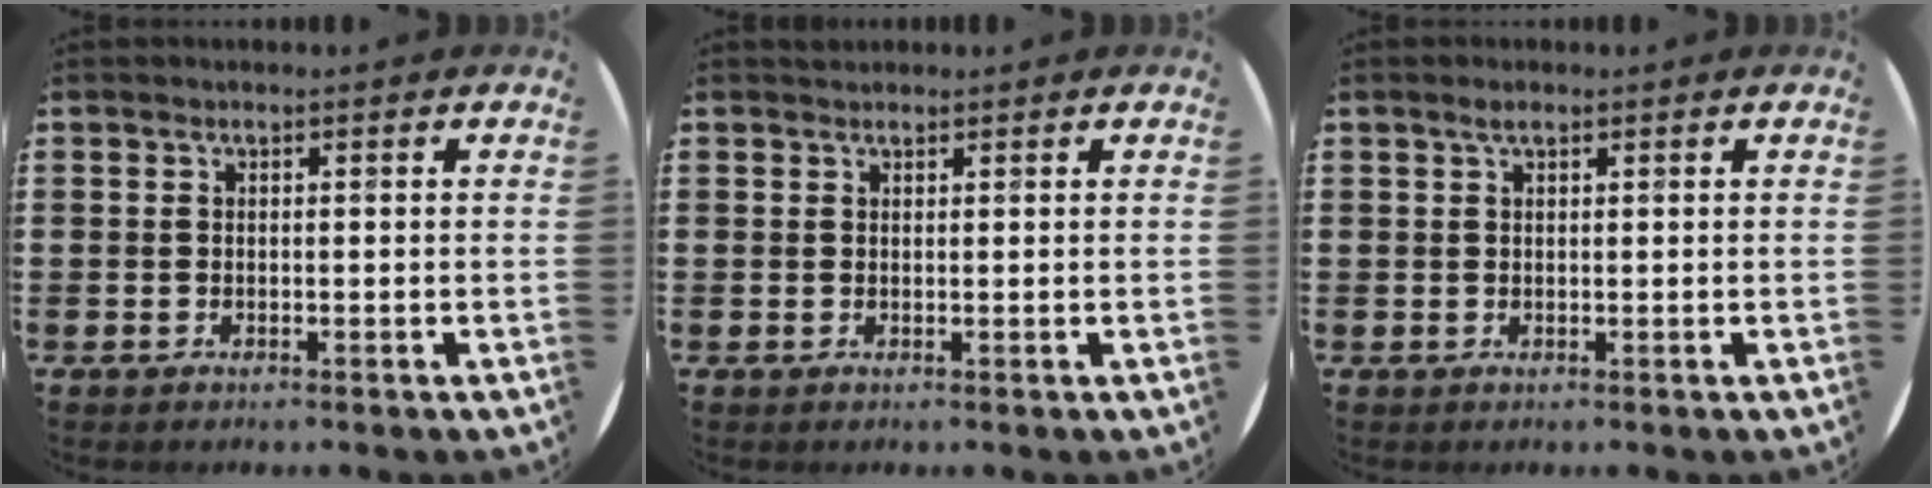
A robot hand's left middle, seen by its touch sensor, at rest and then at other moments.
{"total": 0.6, "force": [0.6, 0.1, -0.1], "torque": [0.003, 0.004, 0.011]}
{"total": 1.1, "force": [0.7, 0.4, 0.7], "torque": [-0.006, 0.001, 0.010]}